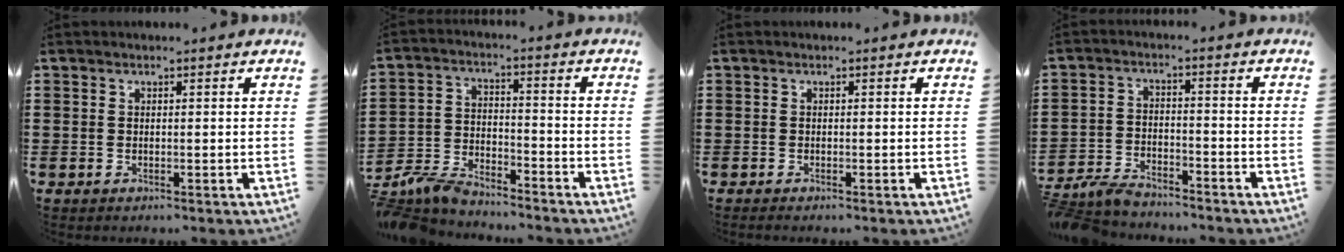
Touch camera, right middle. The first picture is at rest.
{"total": 6.5, "force": [-6.2, 1.2, 1.4], "torque": [-0.046, 0.003, -0.127]}
{"total": 0.0}
{"total": 4.7, "force": [-4.5, 0.9, 1.0], "torque": [-0.033, 0.002, -0.096]}